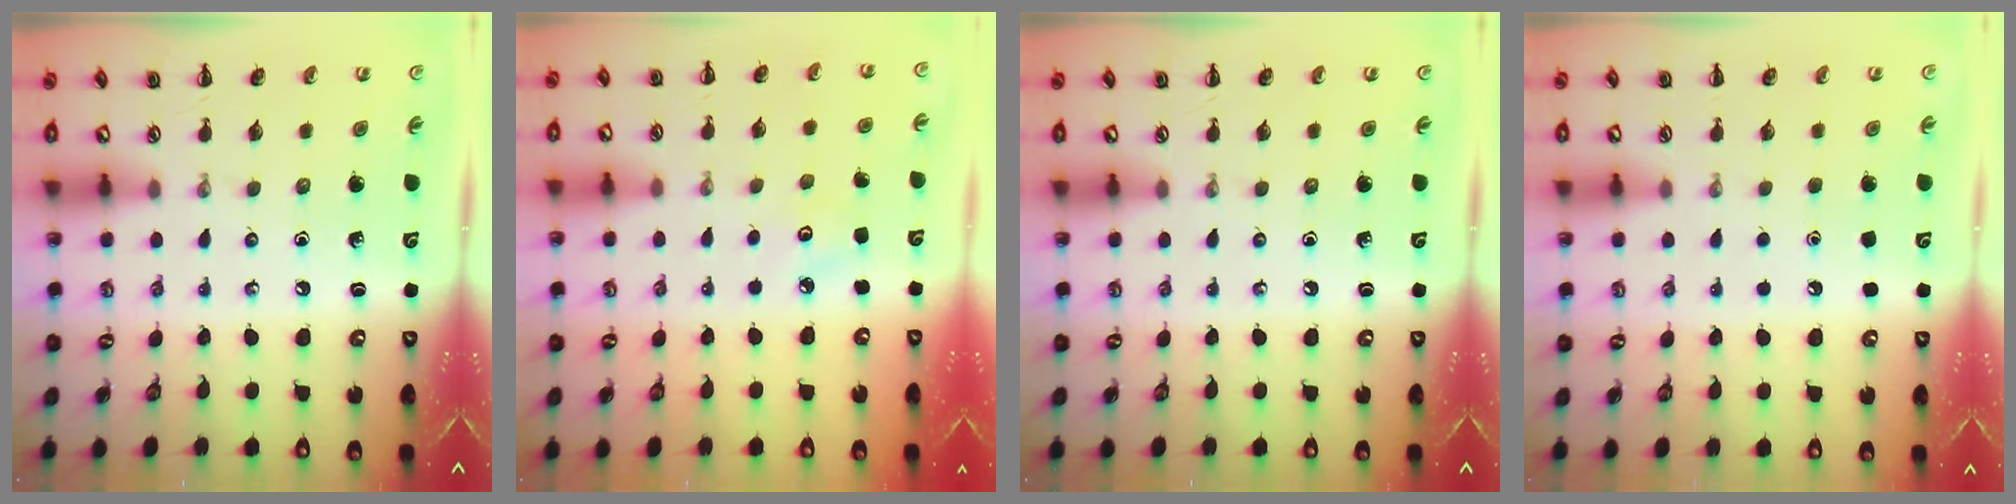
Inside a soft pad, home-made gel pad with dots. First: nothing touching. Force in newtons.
{"total": 2.7, "press": 2.6, "slide": 0.7}
{"total": 0.0}
{"total": 1.7, "press": 1.7, "slide": 0.1}